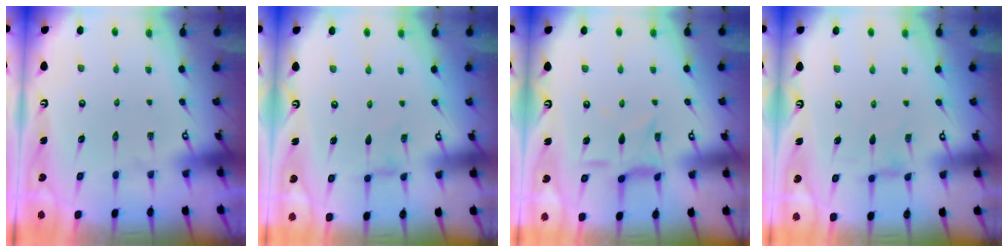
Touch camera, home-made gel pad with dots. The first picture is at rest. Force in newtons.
{"total": 0.0}
{"total": 6.7, "press": 6.6, "slide": 0.5}
{"total": 1.5, "press": 1.4, "slide": 0.4}